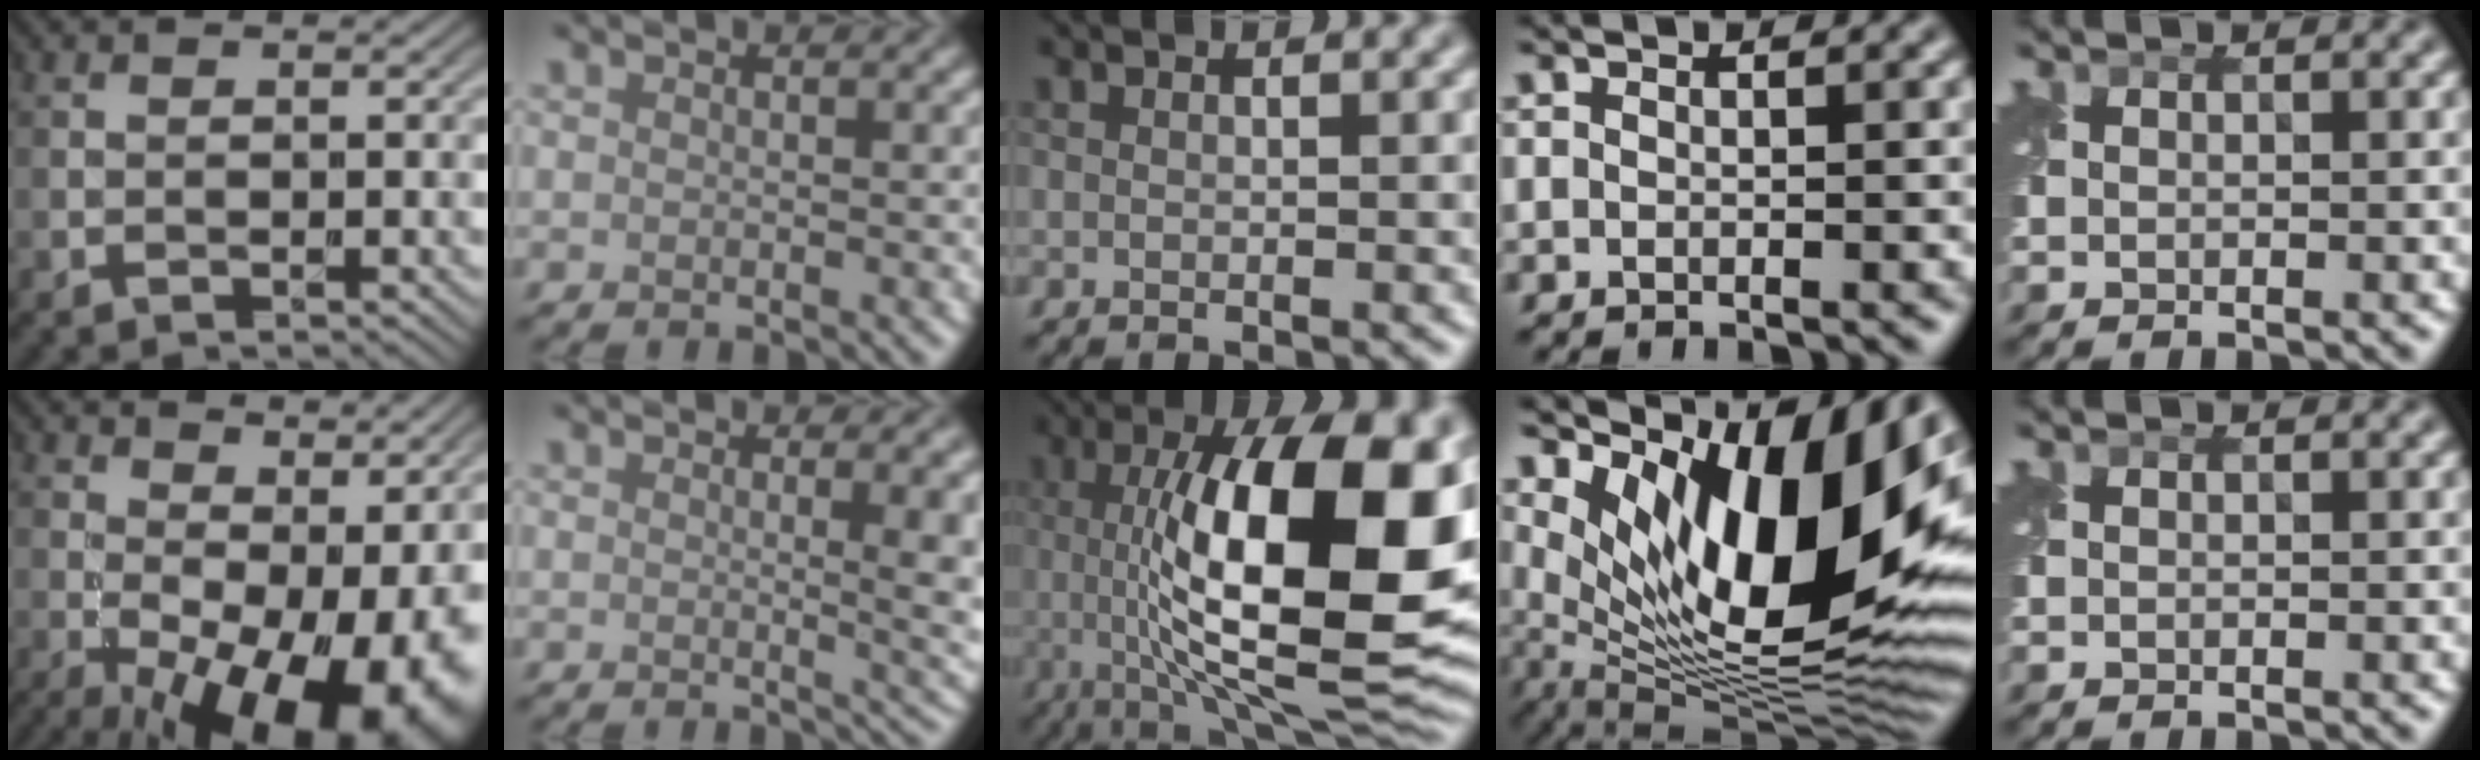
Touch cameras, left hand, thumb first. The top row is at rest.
{"thumb": {"total": 18.6, "force": [-2.1, 9.2, 16.1], "torque": [-0.212, -0.015, 0.005]}, "index": {"total": 6.1, "force": [0.6, 2.2, 5.7], "torque": [-0.042, -0.003, 0.010]}, "middle": {"total": 16.7, "force": [1.5, 5.5, 15.7], "torque": [-0.226, 0.011, 0.019]}, "ring": {"total": 15.4, "force": [5.1, 6.1, 13.2], "torque": [-0.204, -0.012, 0.089]}}